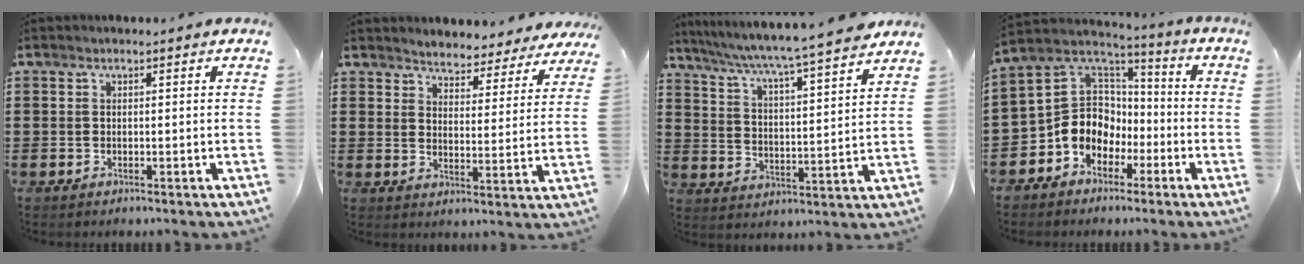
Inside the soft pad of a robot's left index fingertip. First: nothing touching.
{"total": 4.0, "force": [3.9, 0.1, -0.3], "torque": [-0.018, -0.031, 0.066]}
{"total": 4.9, "force": [4.4, -0.8, 2.1], "torque": [-0.062, -0.044, 0.064]}
{"total": 8.9, "force": [-2.7, 8.3, 1.7], "torque": [-0.059, 0.003, -0.050]}